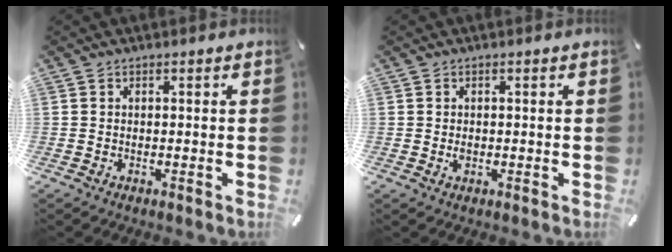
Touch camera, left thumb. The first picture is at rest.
{"total": 1.0, "force": [0.0, 0.9, 0.6], "torque": [-0.012, 0.003, -0.001]}